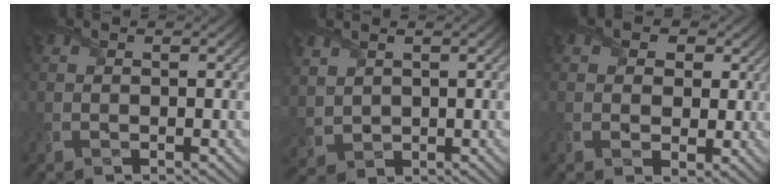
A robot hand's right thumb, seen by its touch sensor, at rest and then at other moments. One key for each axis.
{"total": 3.4, "fx": 1.8, "fy": 2.3, "fz": 1.6, "tx": -0.069, "ty": -0.003, "tz": 0.043}
{"total": 6.6, "fx": 2.2, "fy": 5.4, "fz": 3.0, "tx": -0.062, "ty": -0.001, "tz": 0.024}